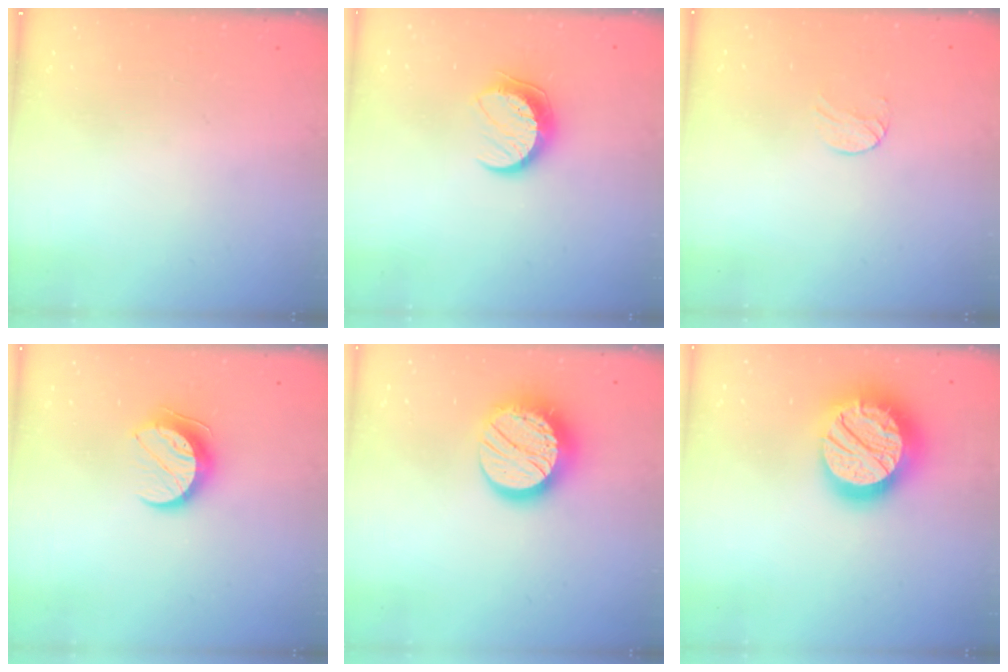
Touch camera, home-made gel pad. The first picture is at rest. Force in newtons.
{"total": 9.5, "press": 9.5, "slide": 0.8}
{"total": 5.7, "press": 5.7, "slide": 0.4}
{"total": 10.1, "press": 10.1, "slide": 0.8}
{"total": 16.3, "press": 16.2, "slide": 1.1}
{"total": 24.1, "press": 24.0, "slide": 1.8}